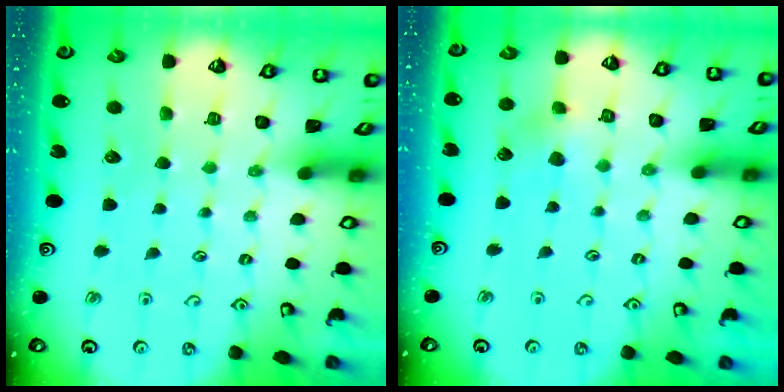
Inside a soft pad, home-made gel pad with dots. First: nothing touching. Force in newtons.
{"total": 7.6, "press": 7.5, "slide": 0.5}